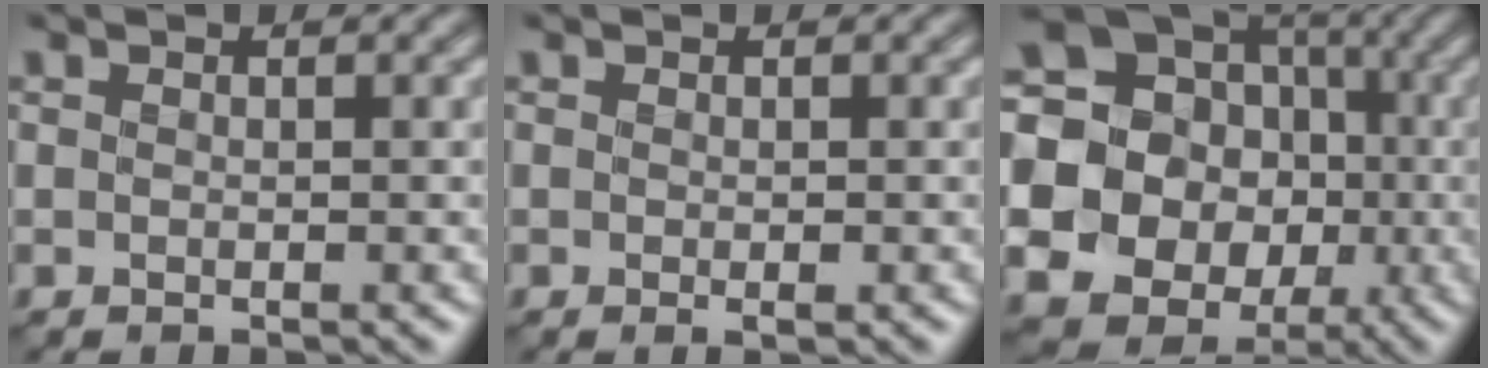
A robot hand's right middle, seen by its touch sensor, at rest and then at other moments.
{"total": 0.7, "force": [-0.1, 0.1, 0.7], "torque": [-0.011, -0.004, -0.002]}
{"total": 24.4, "force": [-3.0, 23.4, 6.4], "torque": [-0.172, -0.003, -0.089]}